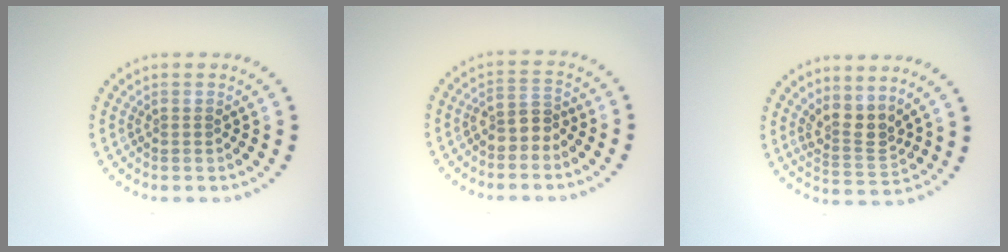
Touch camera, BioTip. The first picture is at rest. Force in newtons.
{"total": 2.1, "press": 1.9, "slide": 0.9}
{"total": 2.9, "press": 2.3, "slide": 1.7}